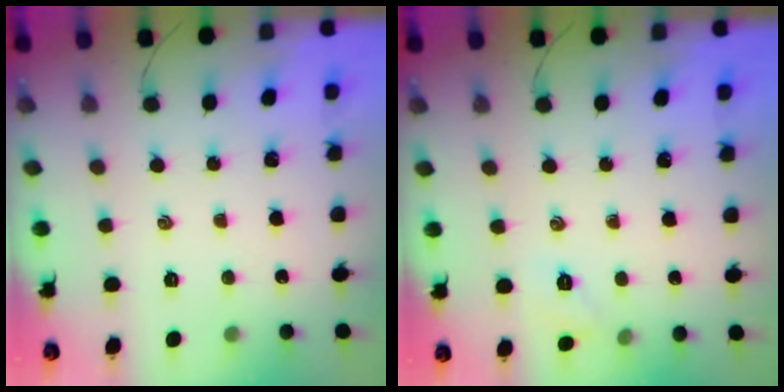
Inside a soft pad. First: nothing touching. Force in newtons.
{"total": 5.7, "press": 5.5, "slide": 1.6}